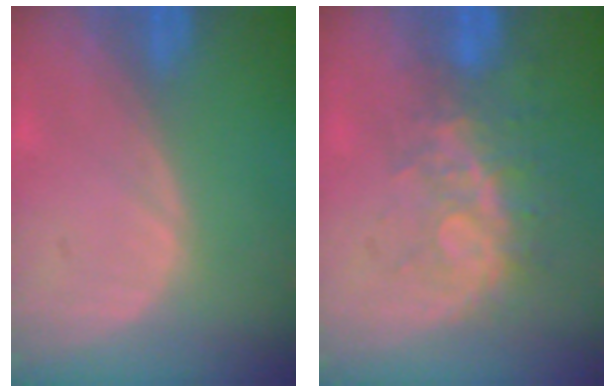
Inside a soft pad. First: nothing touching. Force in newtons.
{"total": 8.4, "press": 7.0, "slide": 4.7}